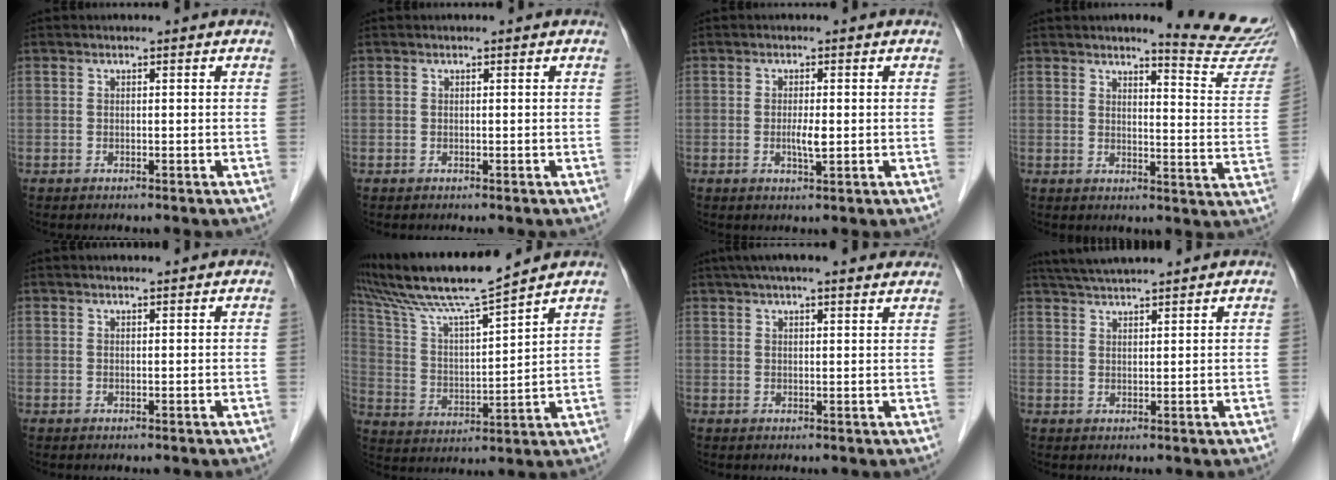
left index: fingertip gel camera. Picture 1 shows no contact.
{"total": 0.0}
{"total": 2.2, "force": [-0.2, 0.3, 2.2], "torque": [-0.045, -0.003, -0.001]}
{"total": 12.1, "force": [11.3, 0.0, 4.2], "torque": [-0.042, -0.068, 0.118]}
{"total": 1.8, "force": [1.6, 0.2, 0.7], "torque": [-0.009, 0.012, 0.027]}
{"total": 13.8, "force": [12.0, -1.1, 6.7], "torque": [-0.137, 0.014, 0.219]}
{"total": 15.9, "force": [13.7, 2.2, 7.7], "torque": [-0.115, 0.047, 0.177]}
{"total": 7.8, "force": [7.1, 0.3, 3.2], "torque": [-0.059, 0.036, 0.116]}